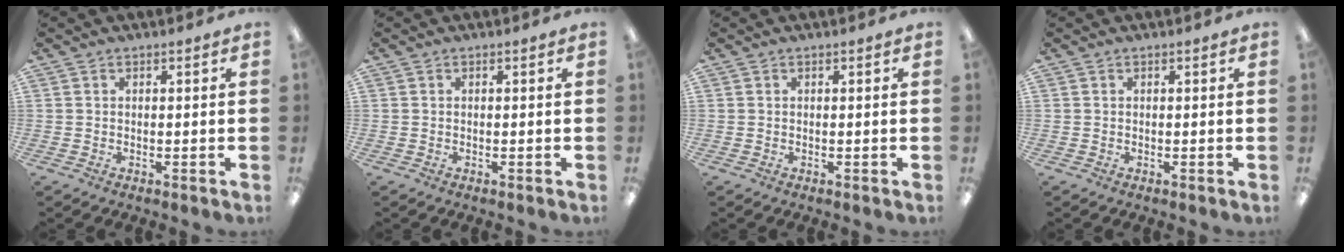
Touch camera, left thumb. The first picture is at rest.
{"total": 0.0}
{"total": 0.0}
{"total": 0.0}